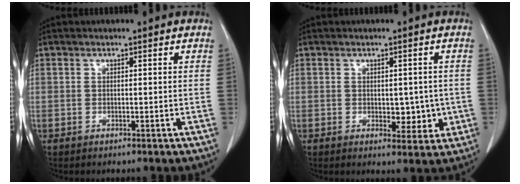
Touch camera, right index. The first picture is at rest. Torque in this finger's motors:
{"motor_torque": [0.19, 0.14, 0.08, 0.04]}